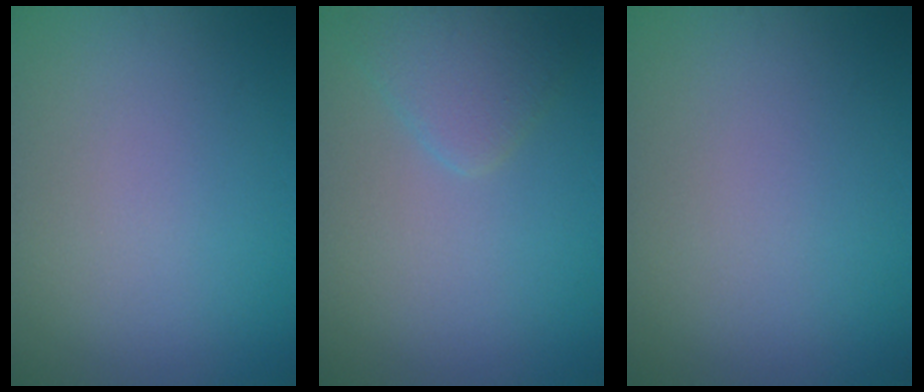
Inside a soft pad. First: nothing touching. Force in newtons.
{"total": 2.5, "press": 2.5, "slide": 0.2}
{"total": 0.0}